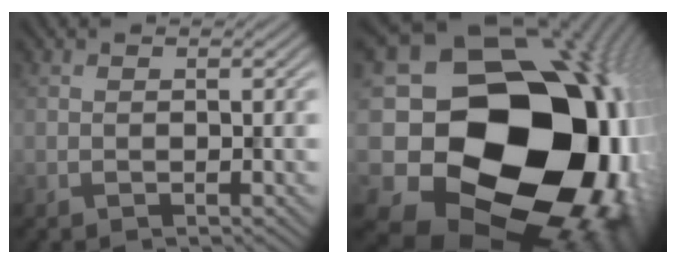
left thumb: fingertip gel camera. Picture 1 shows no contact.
{"total": 24.1, "force": [-3.3, 19.8, 13.4], "torque": [-0.257, -0.041, -0.069]}